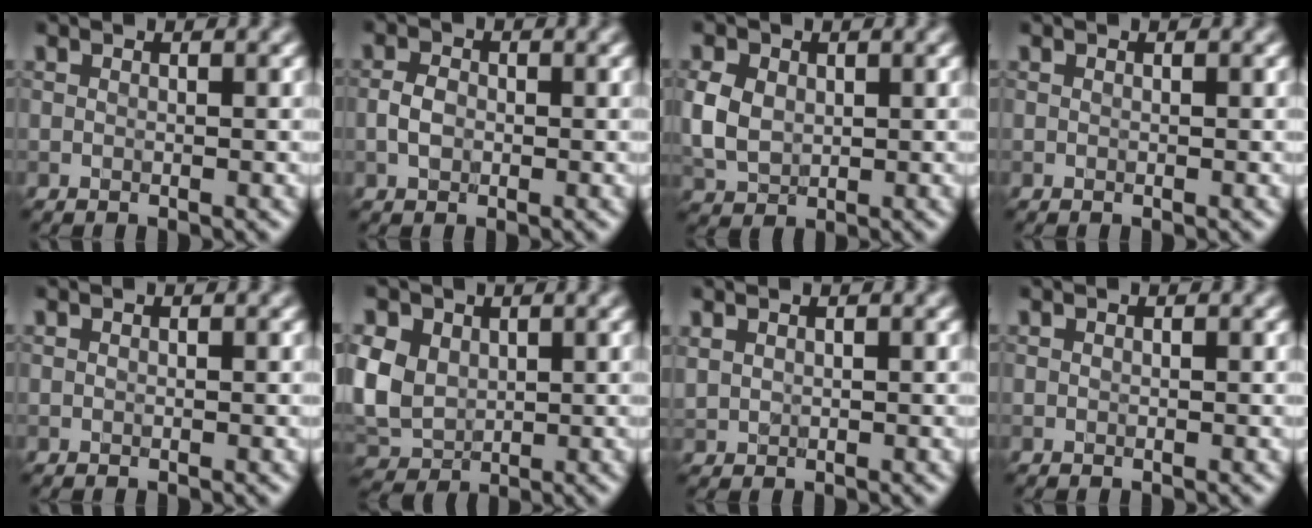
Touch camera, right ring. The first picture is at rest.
{"total": 1.8, "force": [-0.4, 1.3, 1.1], "torque": [-0.025, 0.008, -0.012]}
{"total": 3.7, "force": [0.4, 2.9, 2.2], "torque": [-0.058, 0.007, 0.009]}
{"total": 0.0}
{"total": 0.0}
{"total": 7.3, "force": [1.4, 5.7, 4.4], "torque": [-0.131, 0.019, 0.023]}
{"total": 0.7, "force": [0.5, 0.5, 0.1], "torque": [-0.006, 0.005, 0.016]}
{"total": 0.0}